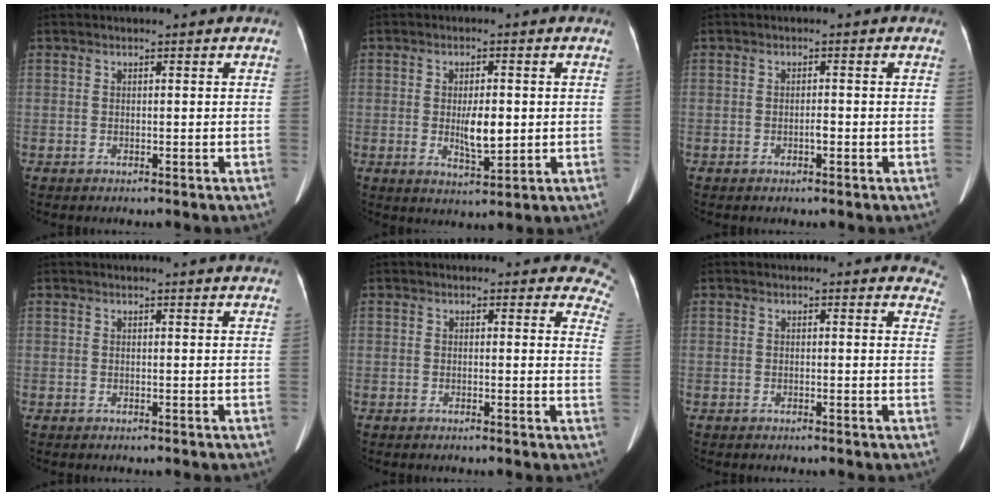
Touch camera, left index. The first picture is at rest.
{"total": 5.4, "force": [-0.3, 1.7, 5.1], "torque": [-0.092, -0.008, 0.002]}
{"total": 1.1, "force": [-0.5, 0.3, 0.9], "torque": [-0.018, 0.001, -0.007]}
{"total": 4.0, "force": [3.9, 0.5, 0.9], "torque": [-0.011, 0.003, 0.031]}
{"total": 8.6, "force": [7.8, 3.1, 2.0], "torque": [0.021, -0.025, 0.041]}
{"total": 4.6, "force": [4.1, 2.1, 0.0], "torque": [0.032, -0.019, 0.010]}